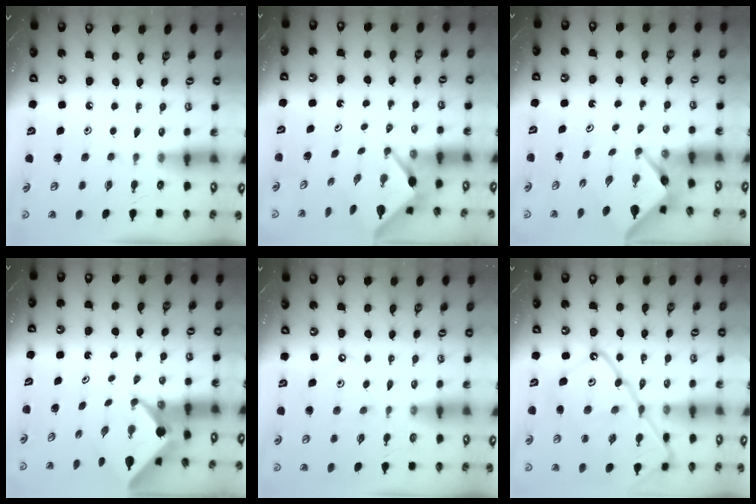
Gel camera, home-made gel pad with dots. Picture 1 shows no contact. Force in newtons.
{"total": 3.3, "press": 3.3, "slide": 0.2}
{"total": 3.3, "press": 3.3, "slide": 0.3}
{"total": 4.5, "press": 4.5, "slide": 0.2}
{"total": 6.1, "press": 6.1, "slide": 0.6}
{"total": 20.6, "press": 20.5, "slide": 2.0}